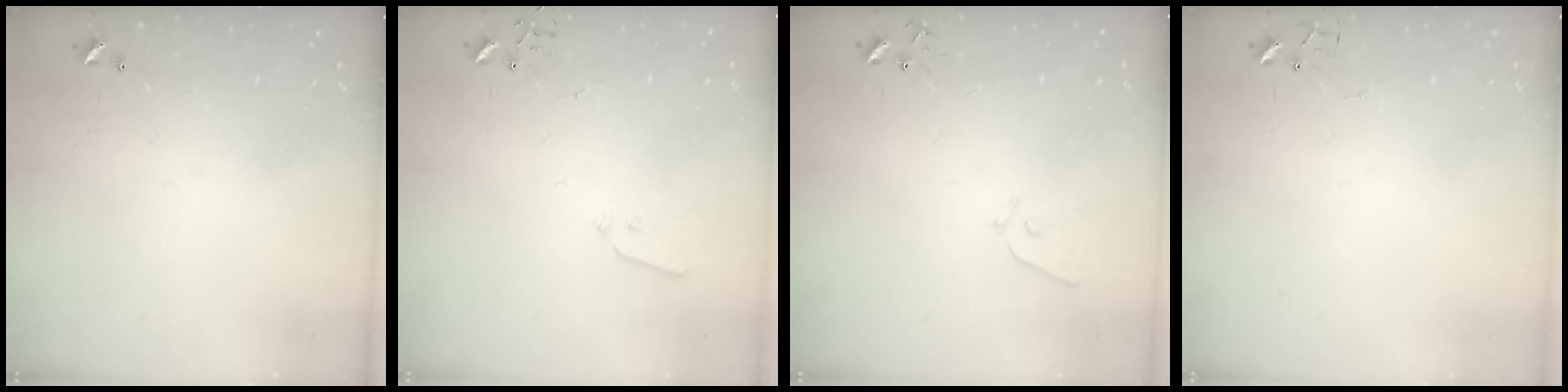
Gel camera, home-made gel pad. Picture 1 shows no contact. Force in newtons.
{"total": 3.6, "press": 3.6, "slide": 0.5}
{"total": 6.6, "press": 6.6, "slide": 0.7}
{"total": 4.9, "press": 4.8, "slide": 0.4}